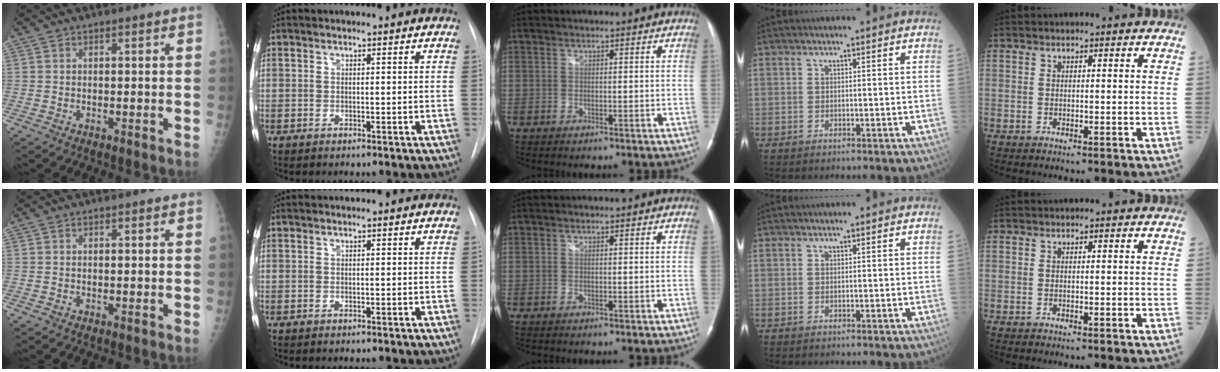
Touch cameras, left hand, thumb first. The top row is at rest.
{}